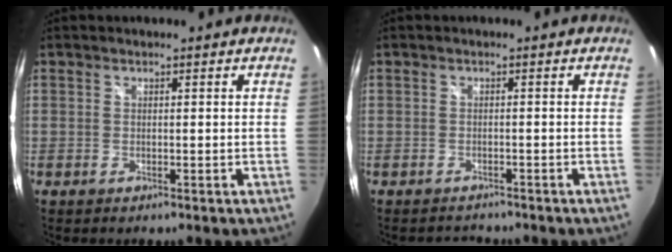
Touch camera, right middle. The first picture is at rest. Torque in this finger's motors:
{"motor_torque": [-0.77, 0.20, -0.10, -0.06]}